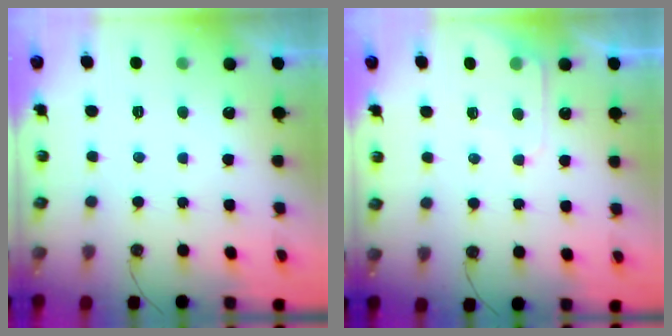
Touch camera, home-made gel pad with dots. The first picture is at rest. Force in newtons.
{"total": 4.9, "press": 4.9, "slide": 0.6}